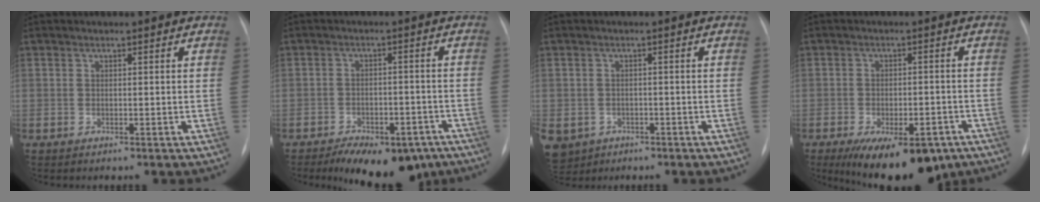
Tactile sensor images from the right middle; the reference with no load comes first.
{"total": 13.3, "force": [-9.6, 6.2, 6.8], "torque": [-0.093, 0.006, -0.129]}
{"total": 8.6, "force": [-4.2, 7.1, 2.5], "torque": [-0.078, 0.002, -0.057]}
{"total": 14.5, "force": [-9.4, 6.4, 9.1], "torque": [-0.124, -0.009, -0.126]}